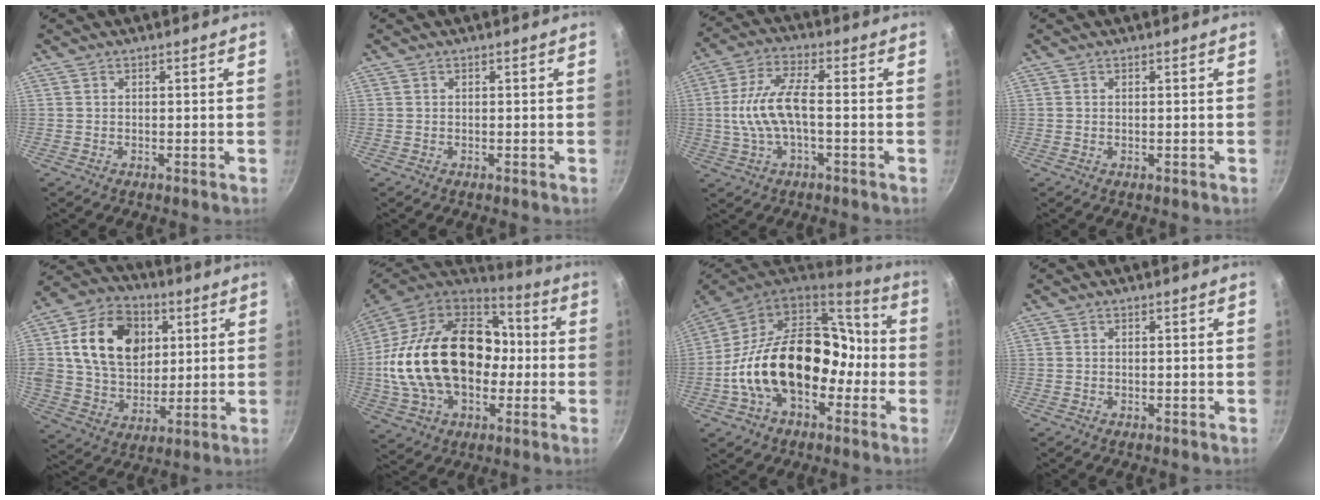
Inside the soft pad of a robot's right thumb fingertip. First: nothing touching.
{"total": 0.0}
{"total": 10.6, "force": [-1.0, 4.2, 9.7], "torque": [-0.199, 0.026, -0.025]}
{"total": 0.0}
{"total": 19.7, "force": [4.8, 14.7, 12.2], "torque": [-0.185, 0.004, 0.080]}
{"total": 30.2, "force": [-0.8, 20.1, 22.5], "torque": [-0.394, 0.052, -0.010]}
{"total": 25.7, "force": [-4.2, 17.0, 18.8], "torque": [-0.283, 0.073, -0.073]}
{"total": 0.0}